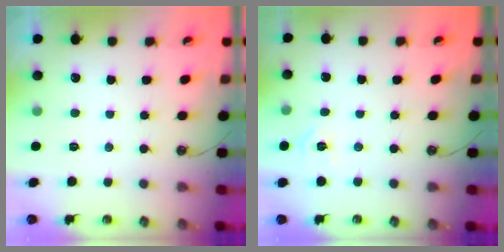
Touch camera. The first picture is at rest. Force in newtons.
{"total": 3.1, "press": 3.0, "slide": 0.3}